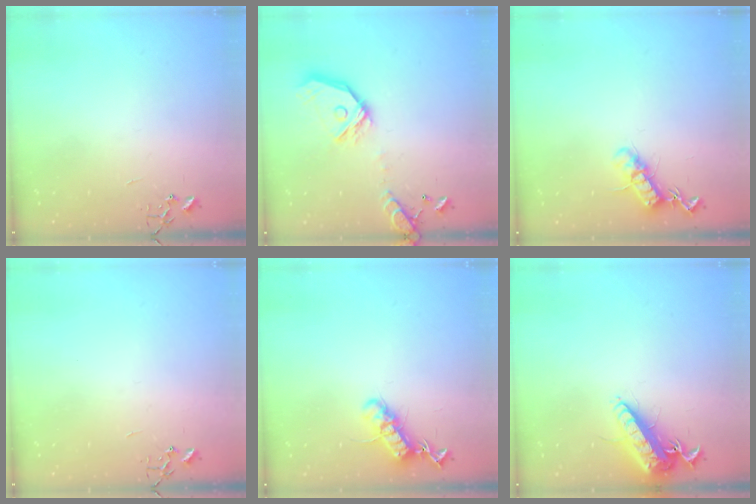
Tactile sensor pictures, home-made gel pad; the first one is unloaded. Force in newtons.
{"total": 17.0, "press": 16.8, "slide": 2.7}
{"total": 12.5, "press": 12.5, "slide": 0.4}
{"total": 0.0}
{"total": 13.3, "press": 13.3, "slide": 0.9}
{"total": 15.9, "press": 15.5, "slide": 3.3}